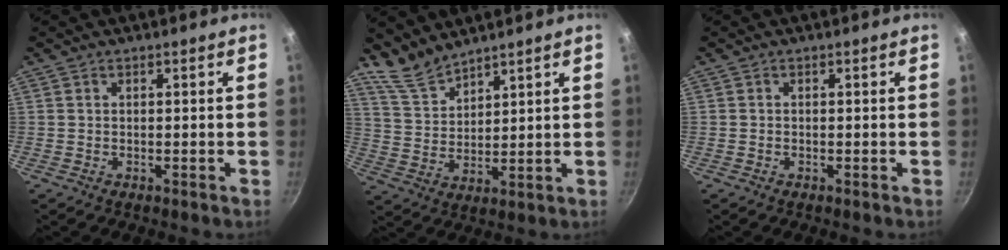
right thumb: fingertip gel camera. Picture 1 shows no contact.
{"total": 6.7, "force": [6.2, 1.9, 1.6], "torque": [-0.024, -0.034, 0.135]}
{"total": 0.0}